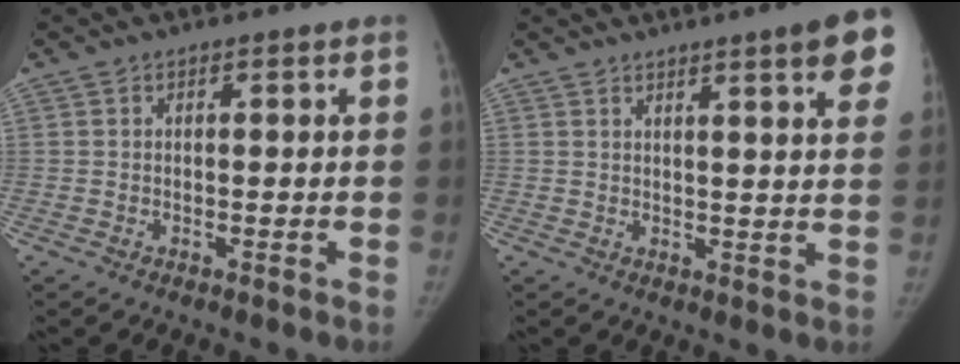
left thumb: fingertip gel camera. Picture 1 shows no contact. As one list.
[{"total": 11.4, "force": [6.7, 1.3, 9.2], "torque": [-0.099, -0.020, 0.071]}]